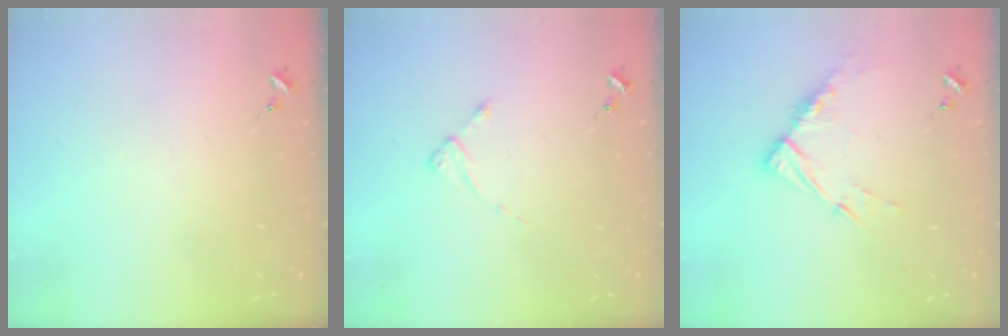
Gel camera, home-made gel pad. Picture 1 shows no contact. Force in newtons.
{"total": 2.4, "press": 2.4, "slide": 0.3}
{"total": 10.5, "press": 10.4, "slide": 1.0}